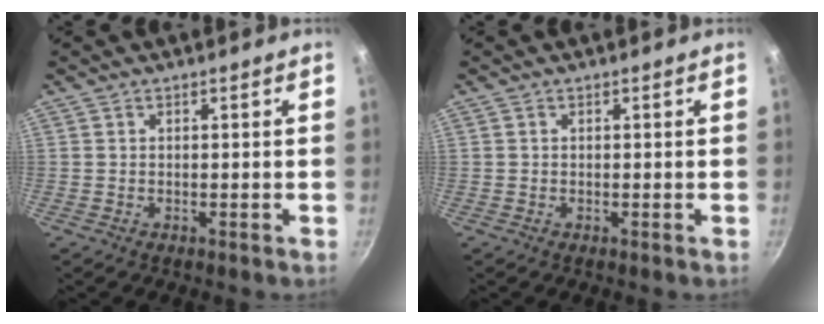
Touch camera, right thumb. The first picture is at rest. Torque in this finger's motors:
{"motor_torque": [0.17, 0.05, 0.00, 0.42, 0.03]}